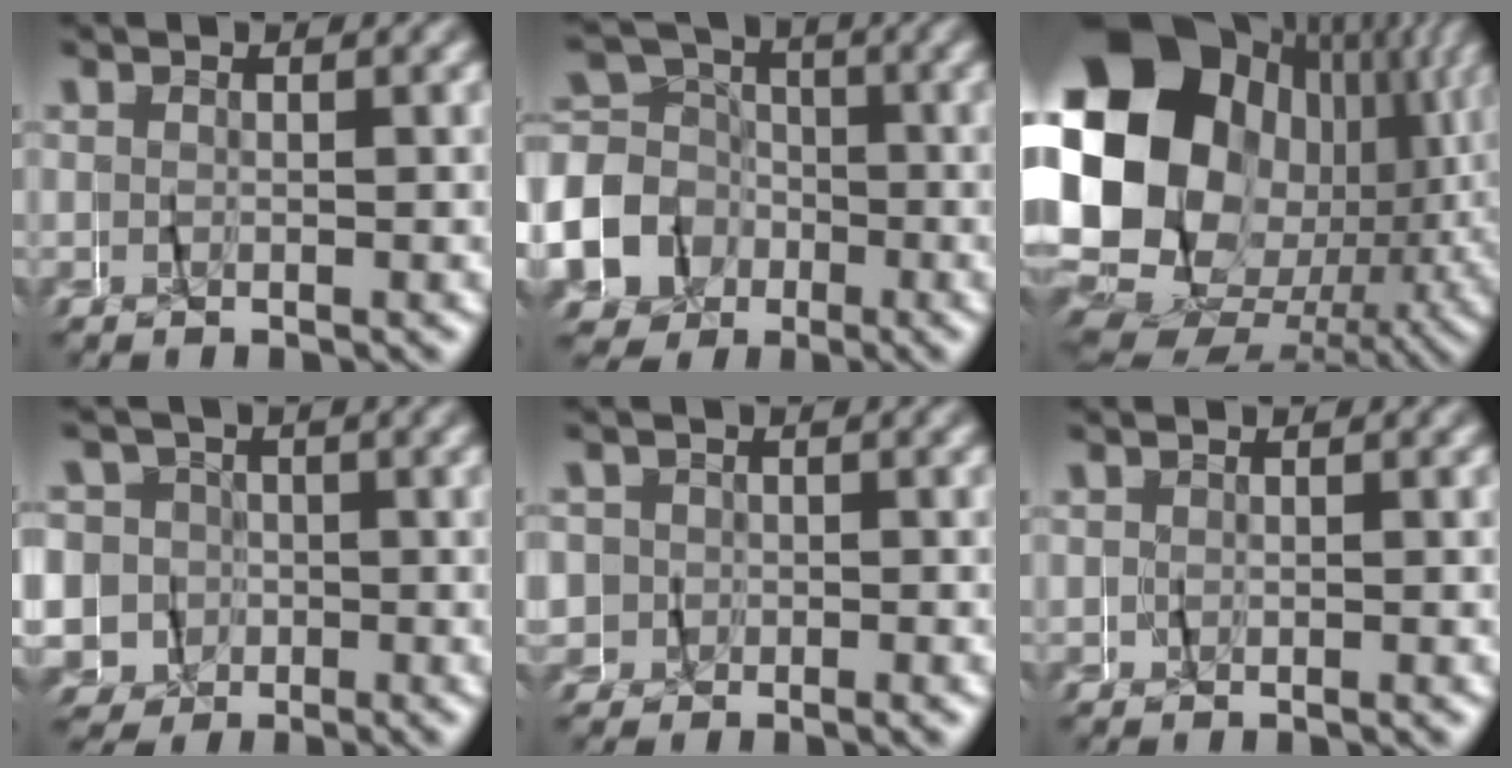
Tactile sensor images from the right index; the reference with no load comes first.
{"total": 12.4, "force": [-3.5, 11.3, 3.5], "torque": [-0.095, -0.047, -0.064]}
{"total": 24.0, "force": [0.3, 17.3, 16.6], "torque": [-0.287, -0.032, 0.009]}
{"total": 11.5, "force": [-2.0, 11.0, 2.6], "torque": [-0.091, -0.047, -0.034]}
{"total": 5.4, "force": [0.7, 5.2, 1.6], "torque": [-0.038, 0.010, -0.005]}
{"total": 0.6, "force": [0.1, -0.3, -0.5], "torque": [0.007, 0.004, -0.001]}